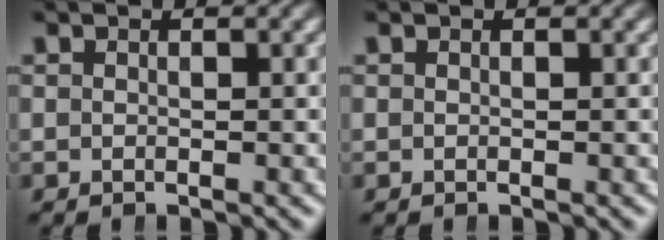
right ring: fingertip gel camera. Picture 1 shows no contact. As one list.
[{"total": 0.0}]